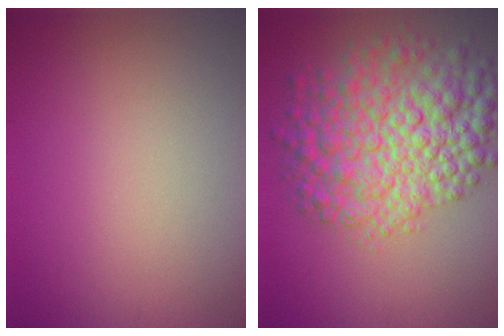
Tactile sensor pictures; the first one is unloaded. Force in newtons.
{"total": 9.0, "press": 9.0, "slide": 0.2}